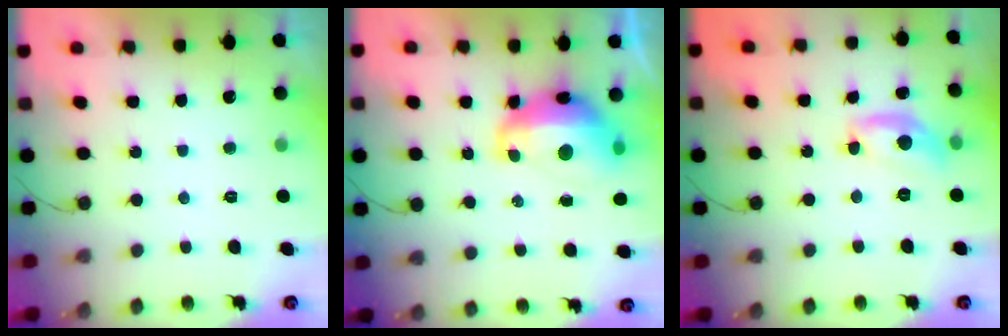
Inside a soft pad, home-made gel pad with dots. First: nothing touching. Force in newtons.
{"total": 13.1, "press": 13.0, "slide": 1.1}
{"total": 12.0, "press": 12.0, "slide": 0.6}